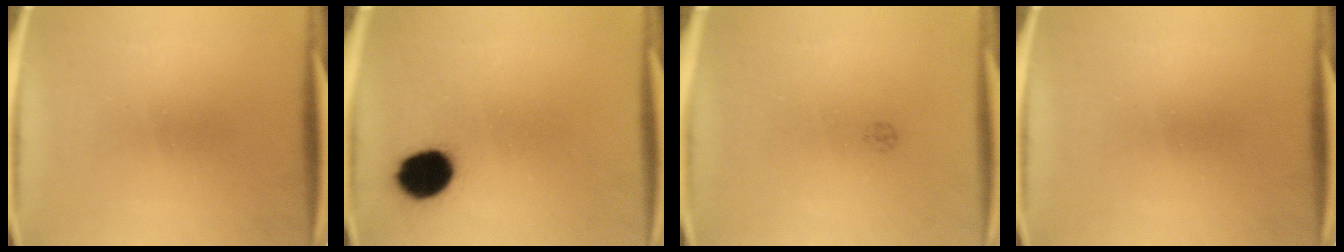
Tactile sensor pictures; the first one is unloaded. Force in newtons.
{"total": 10.6}
{"total": 1.0}
{"total": 0.0}